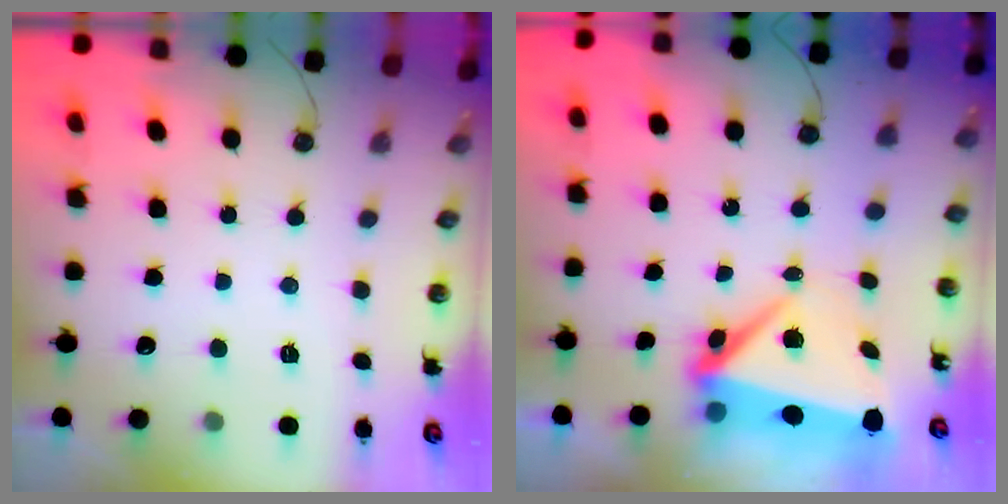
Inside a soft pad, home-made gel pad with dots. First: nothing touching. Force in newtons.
{"total": 8.0, "press": 7.9, "slide": 1.1}